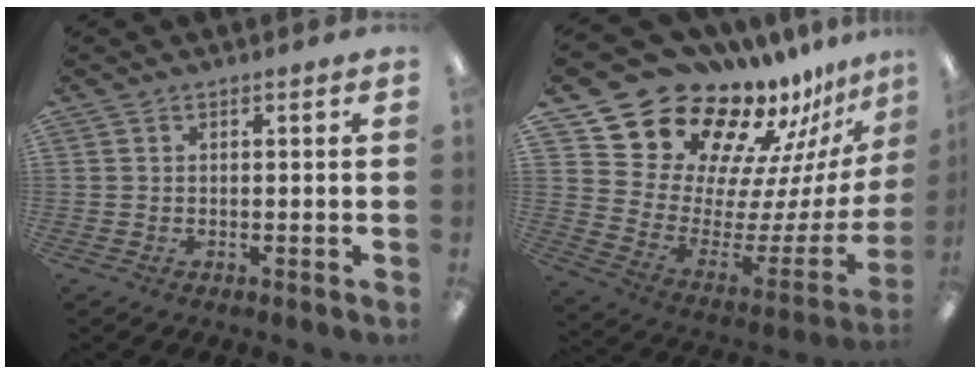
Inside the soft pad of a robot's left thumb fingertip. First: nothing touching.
{"total": 22.0, "force": [18.8, 10.2, 5.3], "torque": [-0.081, -0.158, 0.356]}